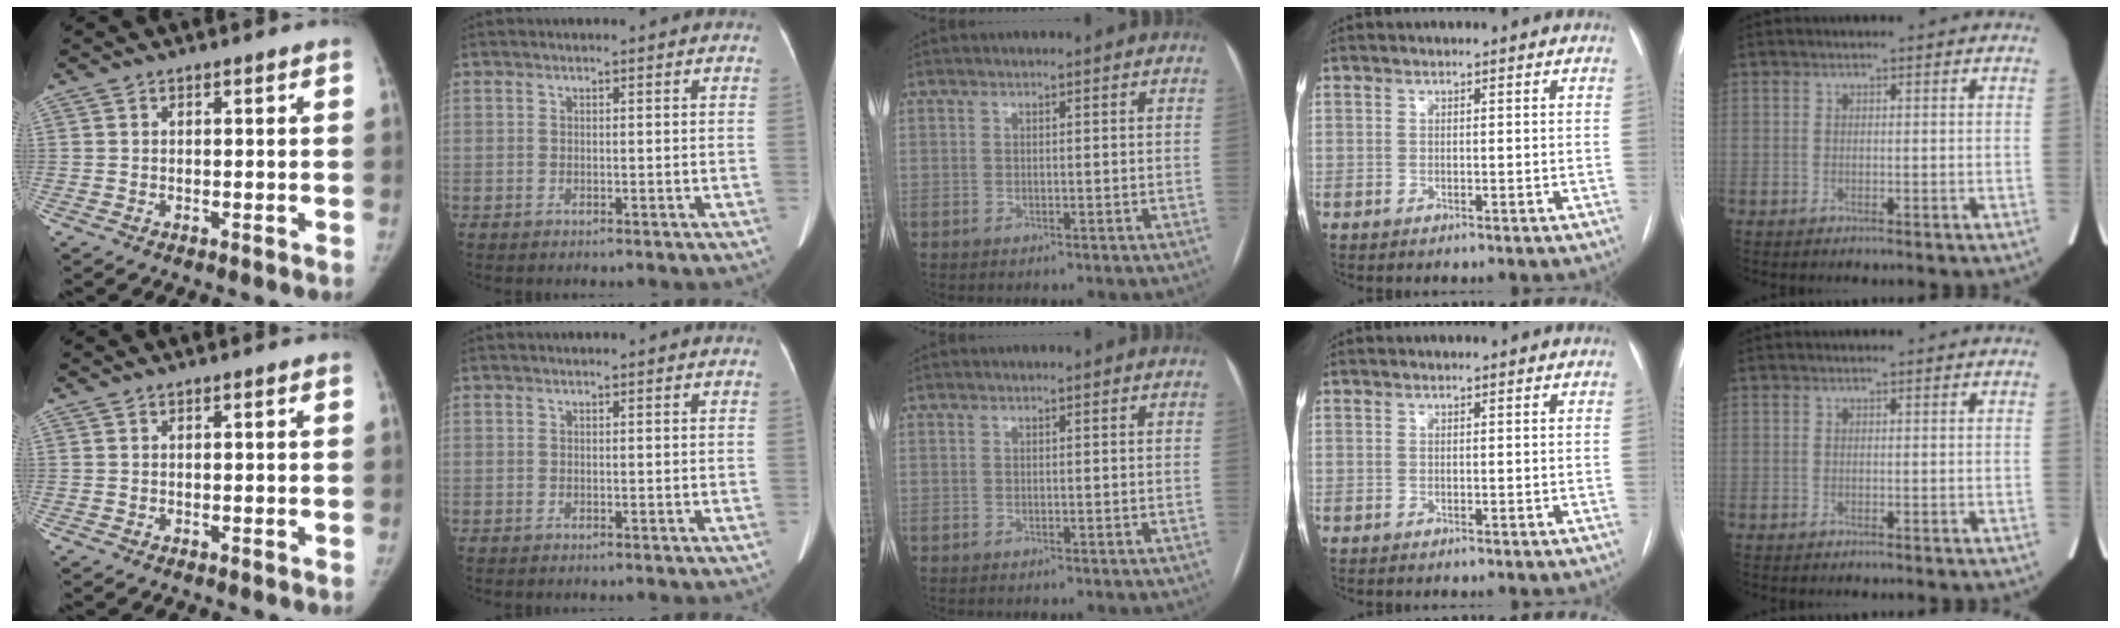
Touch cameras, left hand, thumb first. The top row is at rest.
{}